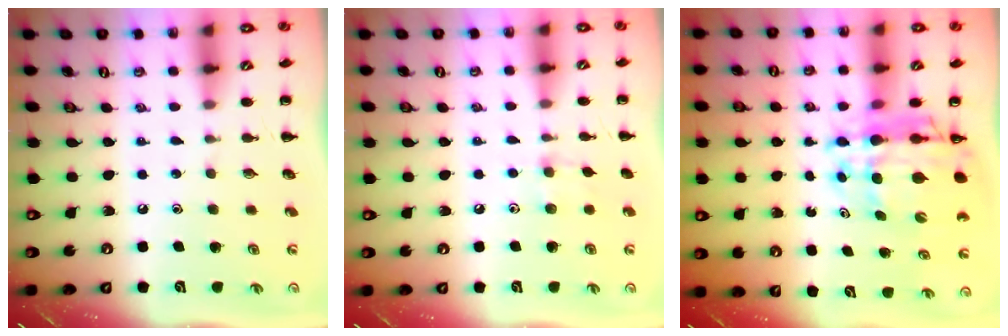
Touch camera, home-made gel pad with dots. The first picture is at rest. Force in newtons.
{"total": 3.6, "press": 3.4, "slide": 1.3}
{"total": 12.7, "press": 12.2, "slide": 3.5}